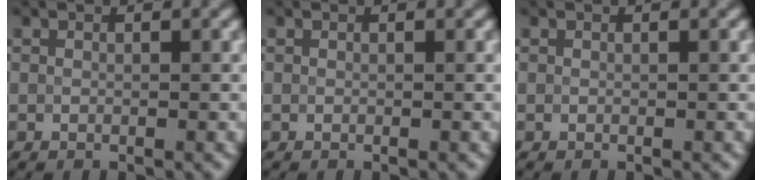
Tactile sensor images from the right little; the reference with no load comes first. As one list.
[{"total": 0.0}, {"total": 0.0}]